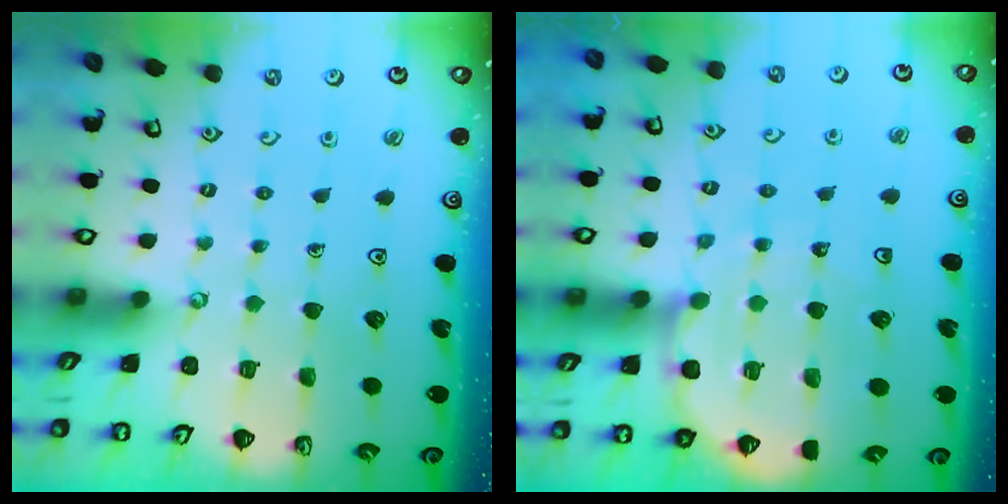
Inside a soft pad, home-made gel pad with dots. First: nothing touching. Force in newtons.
{"total": 8.6, "press": 8.1, "slide": 2.8}